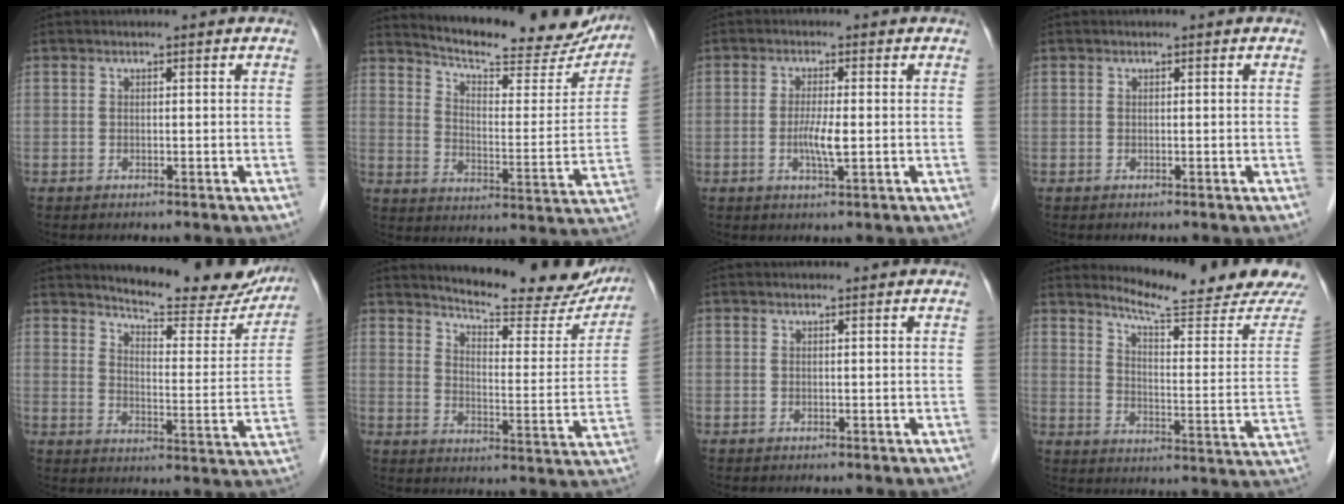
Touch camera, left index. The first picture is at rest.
{"total": 23.2, "force": [21.0, 4.6, 8.7], "torque": [-0.114, -0.047, 0.266]}
{"total": 3.6, "force": [-0.6, 0.5, 3.5], "torque": [-0.064, -0.008, -0.009]}
{"total": 0.0}
{"total": 18.9, "force": [17.3, 3.9, 6.5], "torque": [-0.071, -0.055, 0.211]}
{"total": 20.5, "force": [18.6, 4.1, 7.5], "torque": [-0.088, -0.058, 0.228]}
{"total": 0.9, "force": [0.8, 0.3, 0.1], "torque": [-0.002, 0.008, 0.013]}
{"total": 17.3, "force": [16.5, -0.7, 5.3], "torque": [-0.079, -0.101, 0.210]}